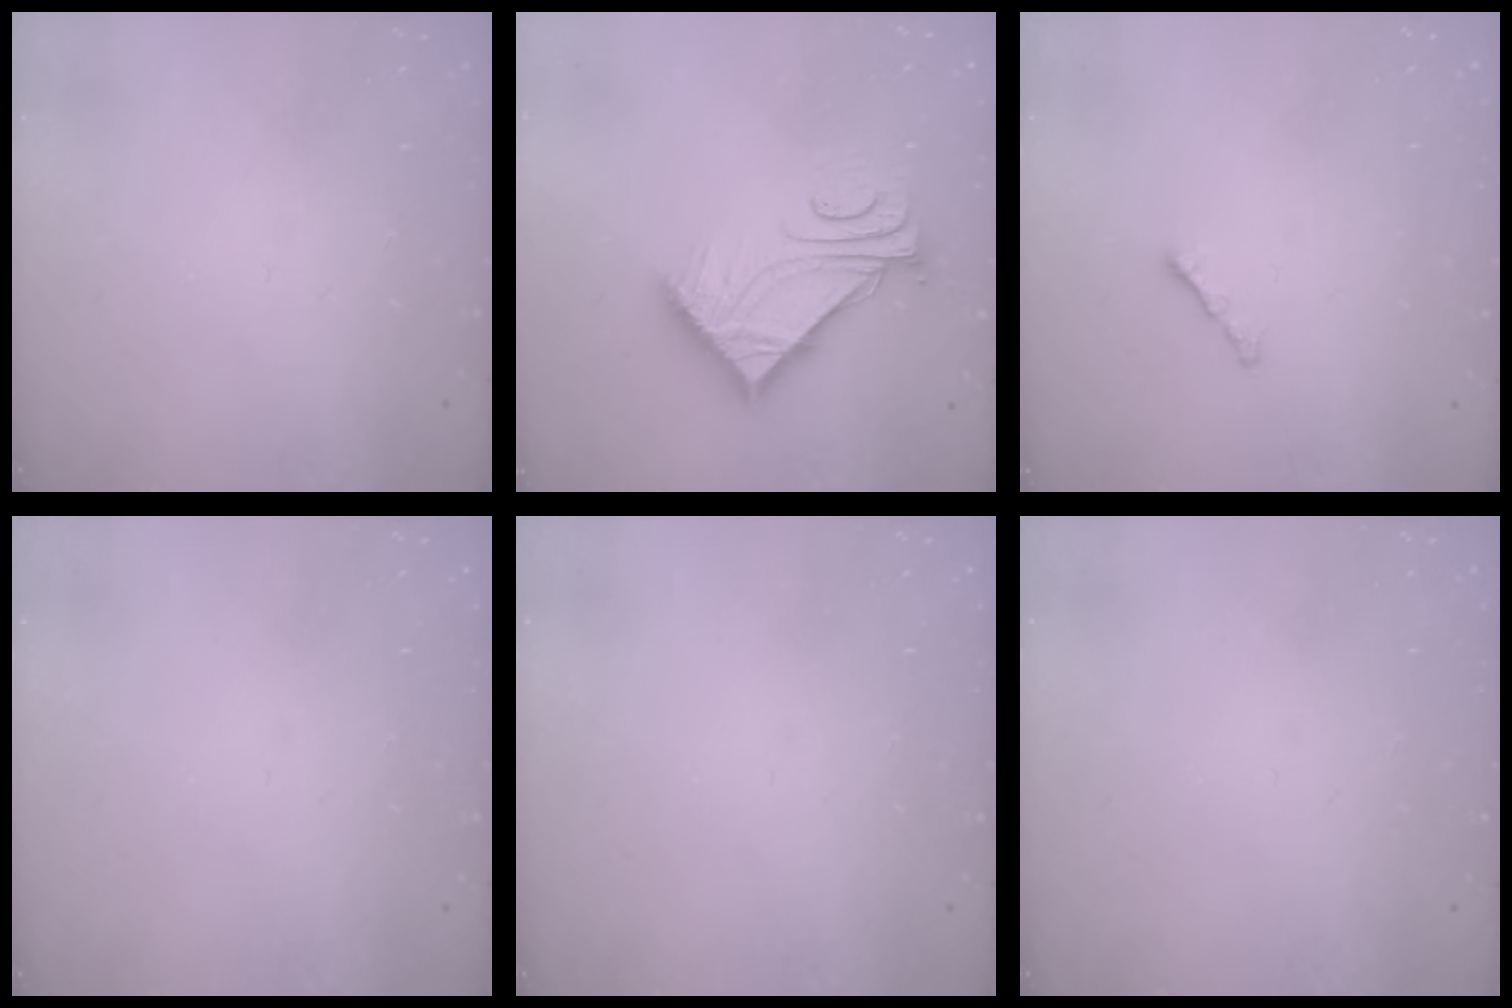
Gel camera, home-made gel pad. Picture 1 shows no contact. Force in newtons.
{"total": 10.3, "press": 10.2, "slide": 0.9}
{"total": 1.7, "press": 1.6, "slide": 0.6}
{"total": 0.0}
{"total": 0.0}
{"total": 0.0}